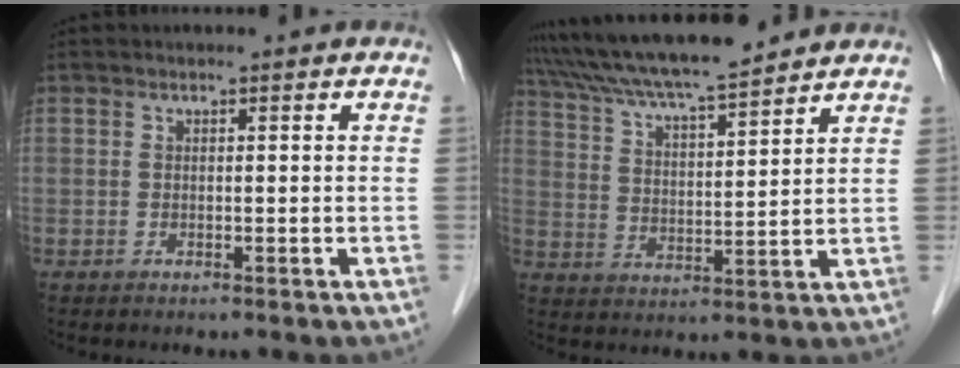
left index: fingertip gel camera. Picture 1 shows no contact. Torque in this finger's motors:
{"motor_torque": [0.69, -0.76, 0.64, 0.21]}